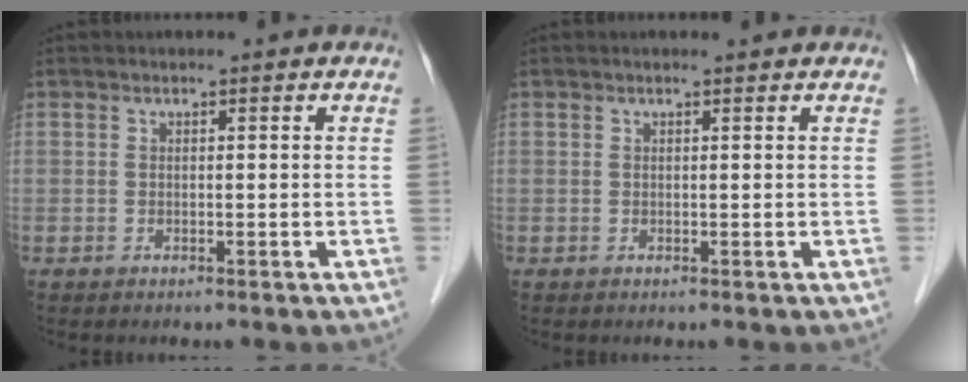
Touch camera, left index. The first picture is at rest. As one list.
[{"total": 1.0, "force": [0.9, 0.0, 0.4], "torque": [-0.011, 0.008, 0.014]}]